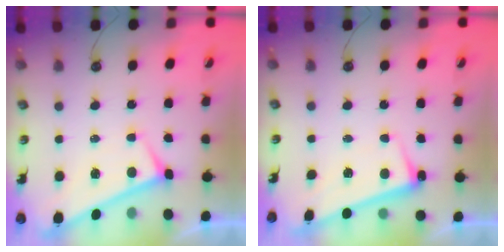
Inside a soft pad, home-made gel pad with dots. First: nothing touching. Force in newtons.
{"total": 2.5, "press": 2.4, "slide": 0.7}